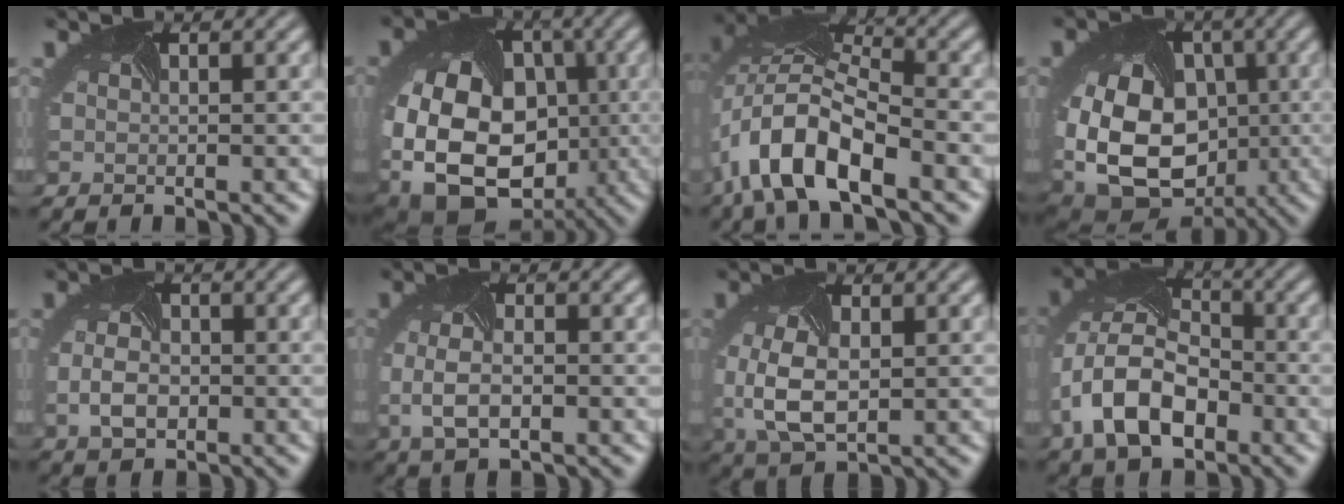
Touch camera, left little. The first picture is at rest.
{"total": 20.5, "force": [-3.8, 16.3, 11.8], "torque": [-0.244, -0.034, -0.064]}
{"total": 10.4, "force": [-5.8, 4.1, 7.6], "torque": [-0.158, 0.001, -0.105]}
{"total": 18.8, "force": [-2.2, 14.8, 11.5], "torque": [-0.241, -0.028, -0.038]}
{"total": 3.0, "force": [-1.1, 2.0, 1.9], "torque": [-0.046, -0.003, -0.014]}
{"total": 3.7, "force": [-1.1, 1.9, 3.0], "torque": [-0.072, -0.007, -0.011]}
{"total": 5.9, "force": [-1.1, 3.7, 4.5], "torque": [-0.129, -0.014, -0.005]}
{"total": 9.5, "force": [-4.0, 5.9, 6.4], "torque": [-0.151, -0.011, -0.071]}